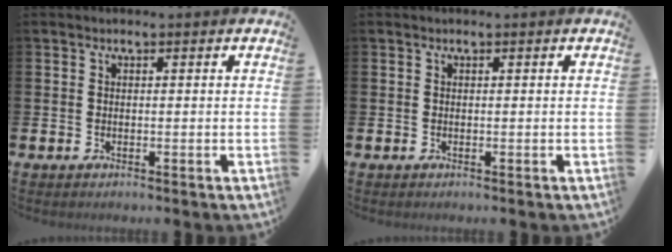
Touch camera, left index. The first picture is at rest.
{"total": 0.0}